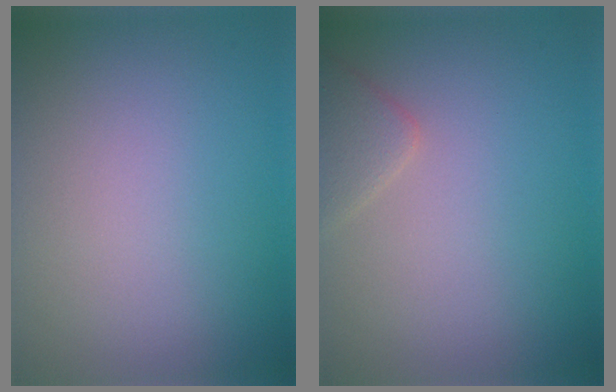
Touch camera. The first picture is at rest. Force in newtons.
{"total": 1.9, "press": 1.9, "slide": 0.1}